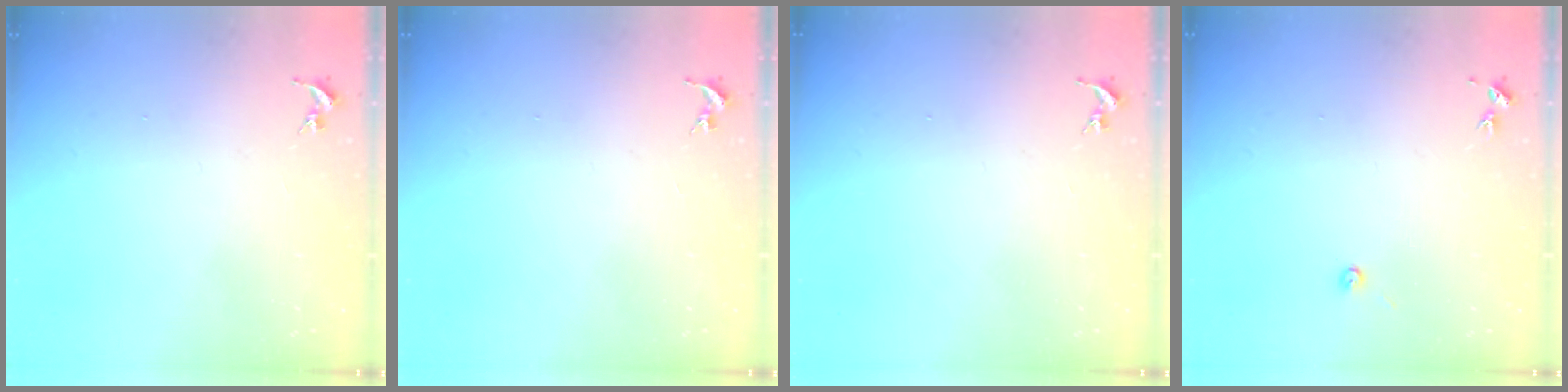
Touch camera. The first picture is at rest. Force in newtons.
{"total": 0.0}
{"total": 0.0}
{"total": 2.0, "press": 2.0, "slide": 0.3}